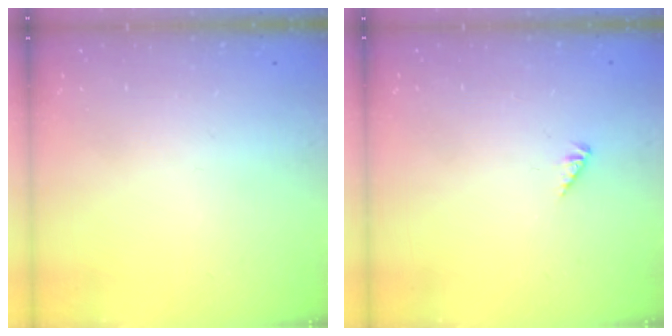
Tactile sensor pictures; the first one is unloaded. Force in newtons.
{"total": 0.7, "press": 0.7, "slide": 0.3}